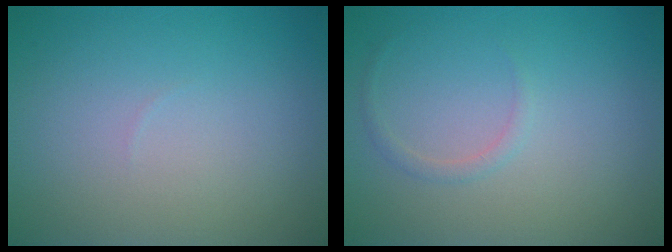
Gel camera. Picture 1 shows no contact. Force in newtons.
{"total": 0.8, "press": 0.8, "slide": 0.1}